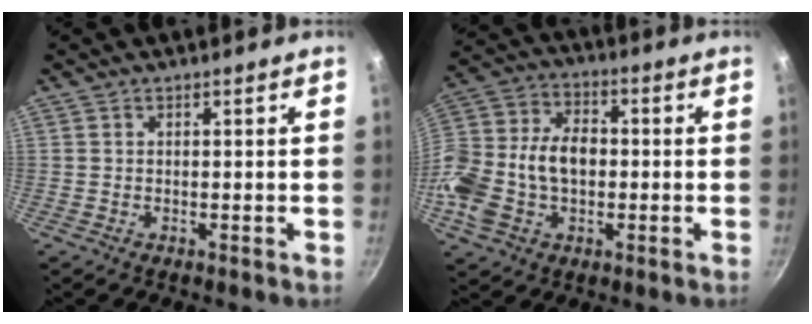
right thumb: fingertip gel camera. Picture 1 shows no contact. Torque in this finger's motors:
{"motor_torque": [1.96, 1.91, 1.53, -0.75, 0.17]}